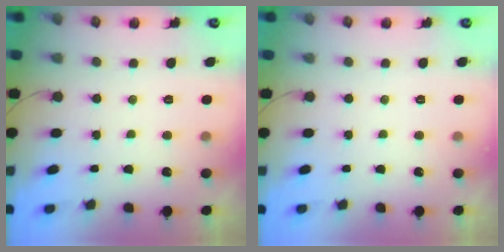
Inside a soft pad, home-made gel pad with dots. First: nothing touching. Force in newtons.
{"total": 0.0}